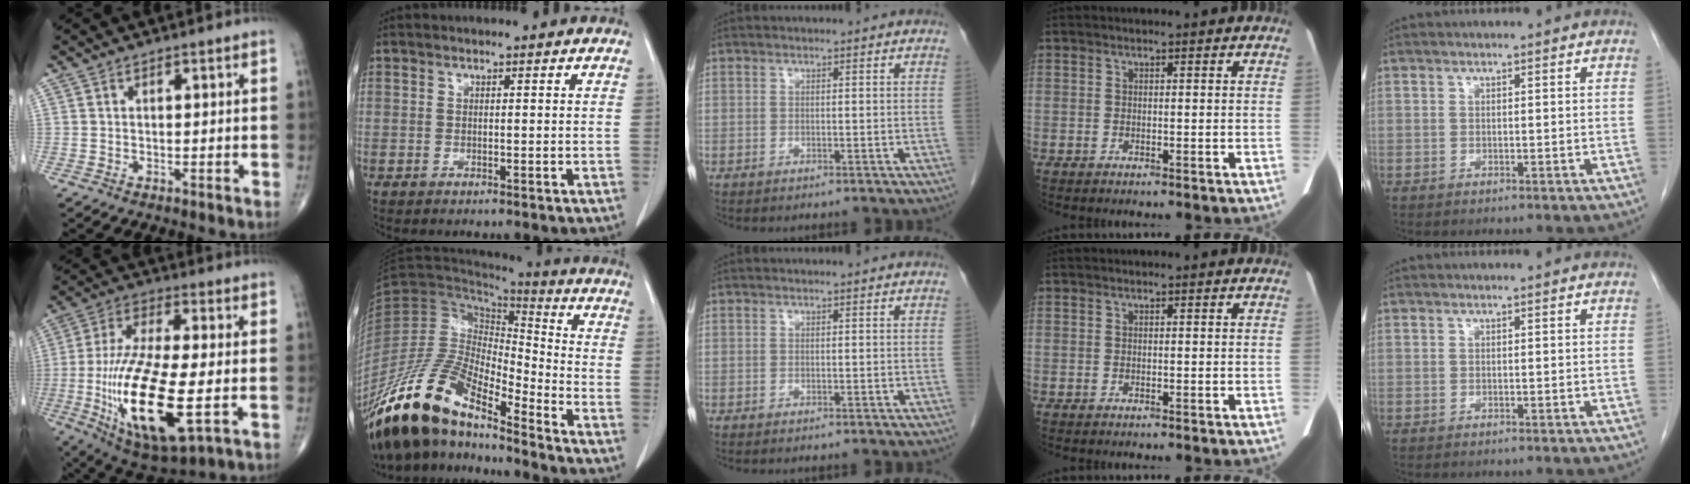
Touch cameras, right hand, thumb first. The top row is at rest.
{"thumb": {"total": 23.1, "force": [-4.8, 7.8, 21.2], "torque": [-0.441, -0.012, -0.067]}, "index": {"total": 17.5, "force": [-14.3, 4.3, 9.1], "torque": [-0.173, 0.010, -0.270]}}